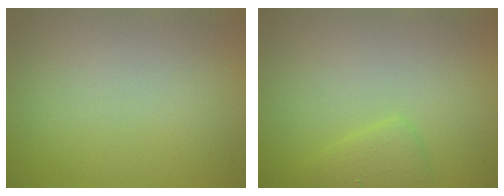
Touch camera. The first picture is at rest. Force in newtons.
{"total": 1.9, "press": 1.9, "slide": 0.0}